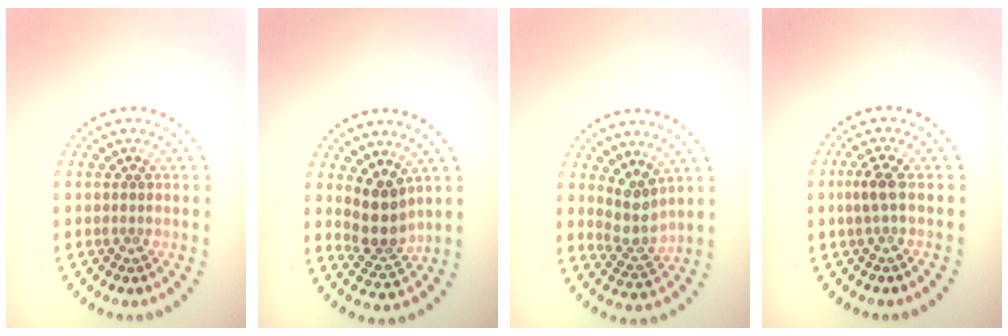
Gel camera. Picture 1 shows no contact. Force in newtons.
{"total": 3.5, "press": 2.8, "slide": 2.1}
{"total": 2.9, "press": 2.3, "slide": 1.8}
{"total": 1.6, "press": 1.4, "slide": 0.8}